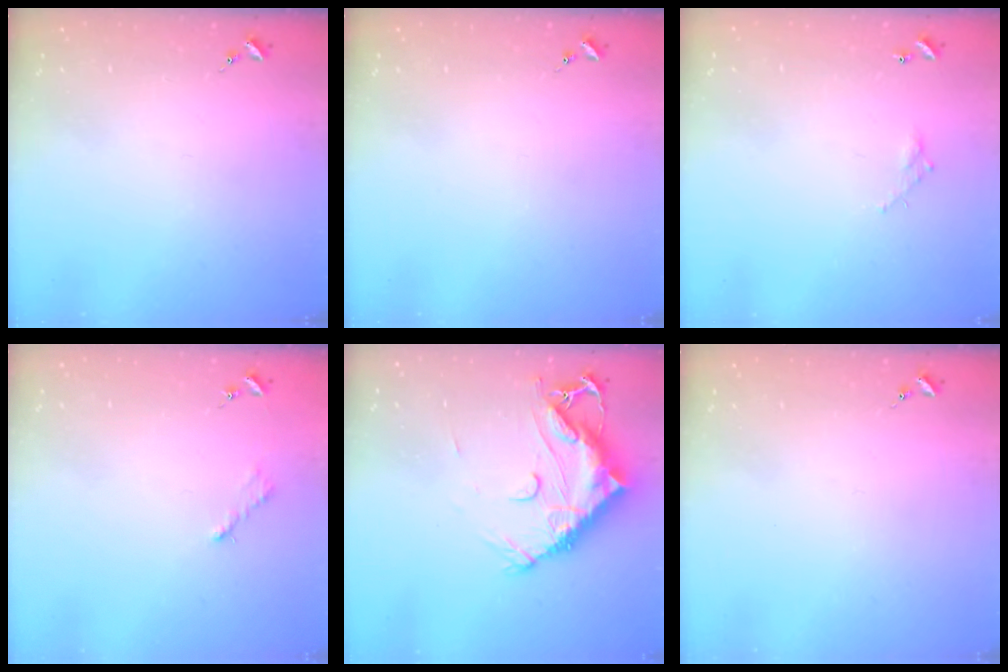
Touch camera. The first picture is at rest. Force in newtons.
{"total": 0.0}
{"total": 3.5, "press": 3.5, "slide": 0.2}
{"total": 2.6, "press": 2.6, "slide": 0.4}
{"total": 14.9, "press": 14.8, "slide": 1.4}
{"total": 0.0}